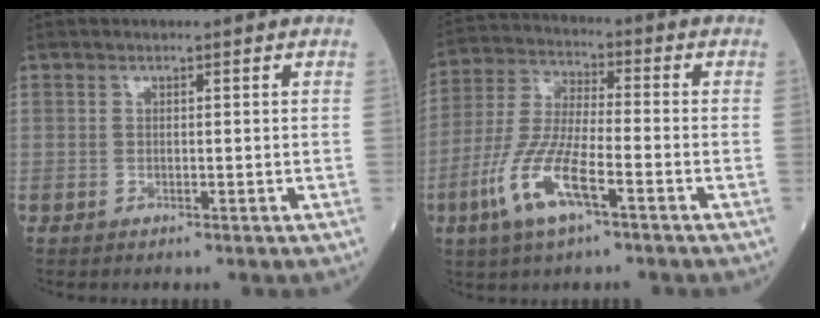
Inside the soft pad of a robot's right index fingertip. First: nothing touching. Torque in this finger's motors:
{"motor_torque": [1.36, -0.78, 0.81, 0.21]}